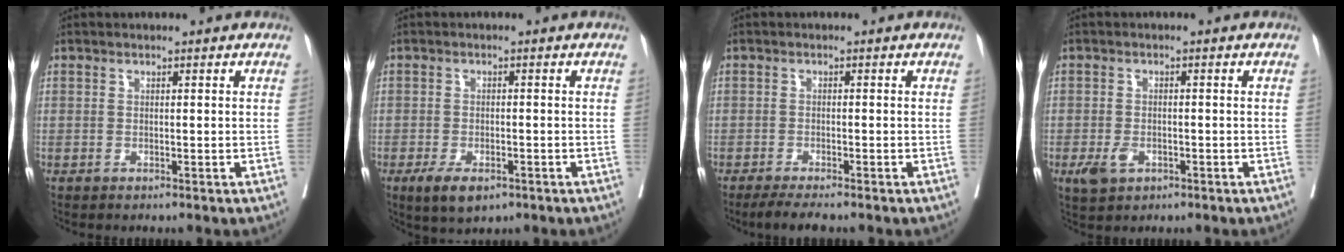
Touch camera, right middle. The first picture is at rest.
{"total": 5.3, "force": [-3.2, 2.2, 3.6], "torque": [-0.062, -0.007, -0.049]}
{"total": 4.2, "force": [-3.4, 0.0, 2.4], "torque": [-0.036, -0.009, -0.056]}
{"total": 3.3, "force": [-1.4, 2.0, 2.2], "torque": [-0.043, -0.003, -0.016]}